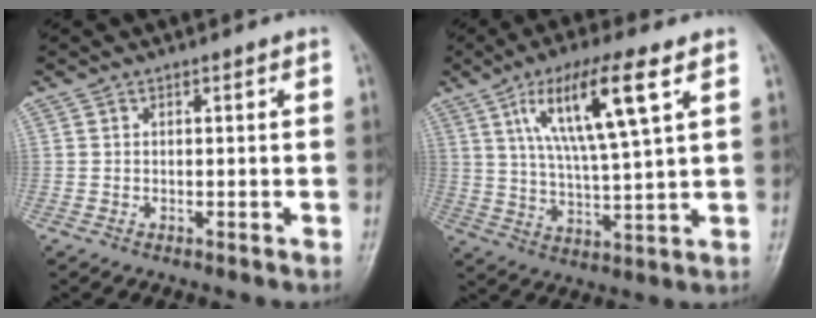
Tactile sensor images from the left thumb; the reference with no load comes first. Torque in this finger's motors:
{"motor_torque": [0.42, 0.50, 1.74, -0.68, 0.40]}